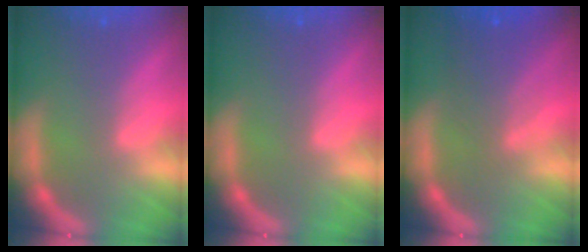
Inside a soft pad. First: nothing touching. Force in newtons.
{"total": 0.0}
{"total": 5.0}